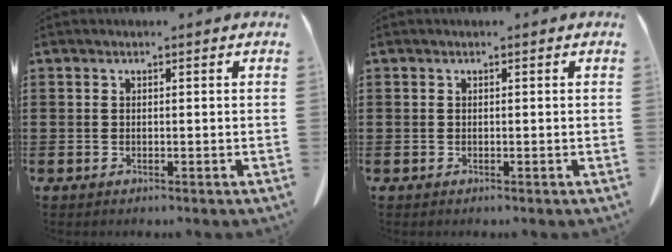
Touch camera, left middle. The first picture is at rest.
{"total": 0.0}